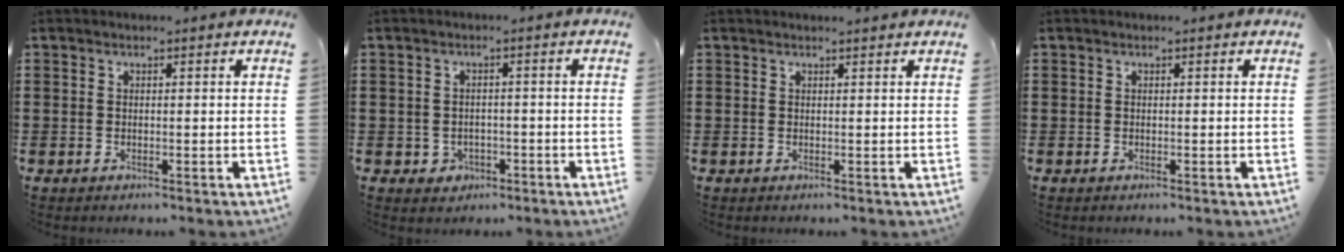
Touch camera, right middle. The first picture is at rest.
{"total": 1.7, "force": [-0.9, 1.4, 0.3], "torque": [-0.013, 0.001, -0.023]}
{"total": 0.6, "force": [0.6, -0.1, 0.1], "torque": [0.004, -0.004, 0.009]}
{"total": 0.0}